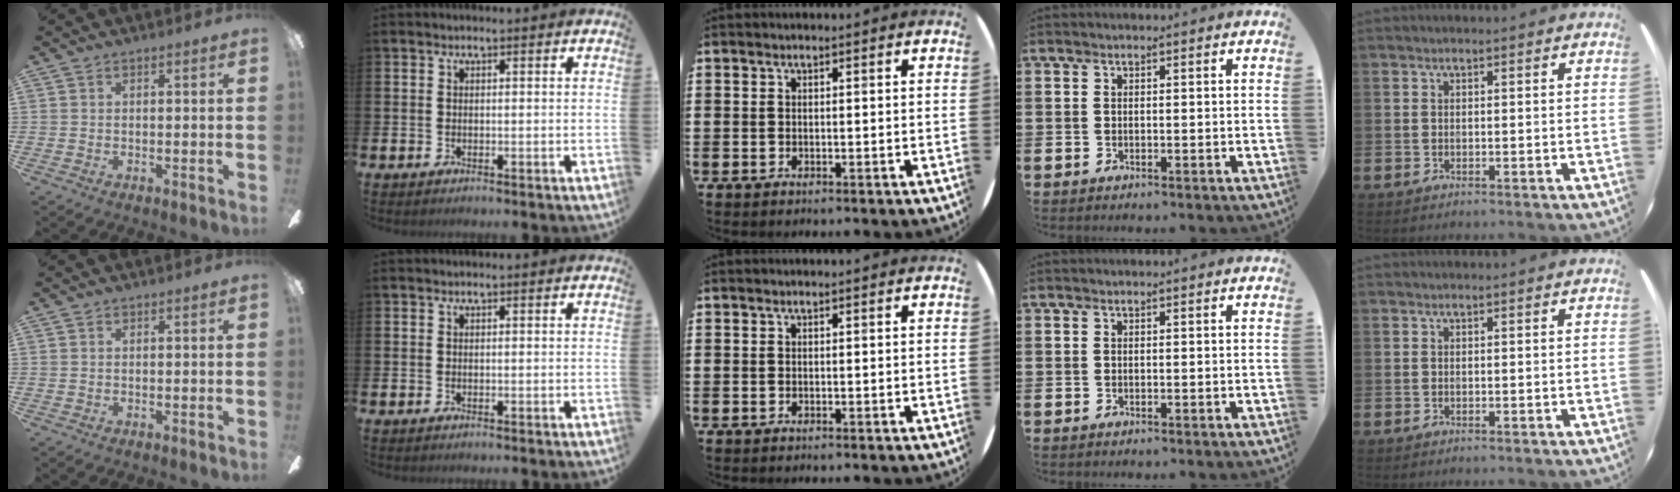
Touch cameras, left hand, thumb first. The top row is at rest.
{}